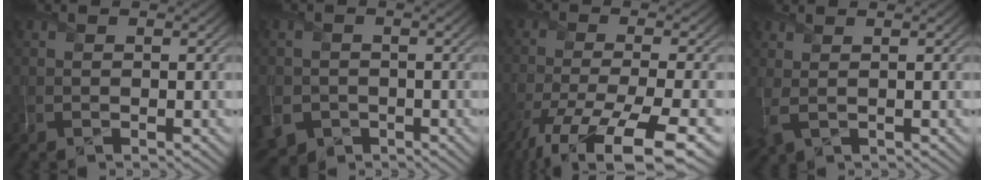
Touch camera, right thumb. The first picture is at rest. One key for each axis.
{"total": 6.5, "fx": -2.8, "fy": 5.5, "fz": 2.1, "tx": -0.054, "ty": -0.028, "tz": -0.055}
{"total": 12.3, "fx": -8.0, "fy": 3.1, "fz": 8.8, "tx": -0.172, "ty": -0.018, "tz": -0.132}
{"total": 3.1, "fx": 0.7, "fy": 1.2, "fz": 2.7, "tx": -0.071, "ty": 0.004, "tz": 0.017}